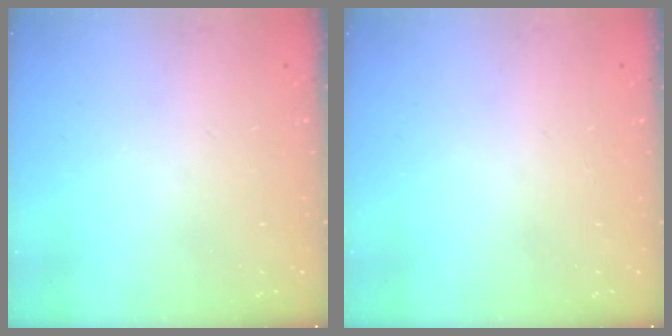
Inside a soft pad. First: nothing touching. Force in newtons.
{"total": 0.0}